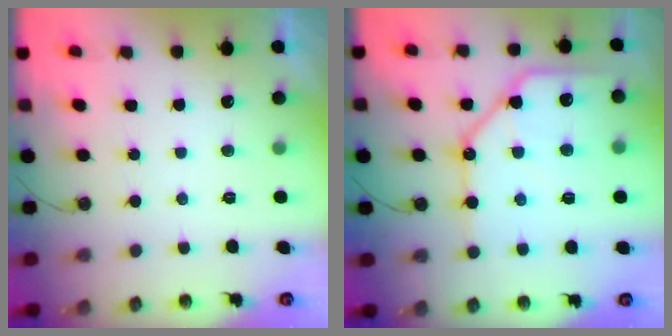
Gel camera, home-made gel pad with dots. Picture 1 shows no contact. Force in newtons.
{"total": 16.0, "press": 15.9, "slide": 1.8}